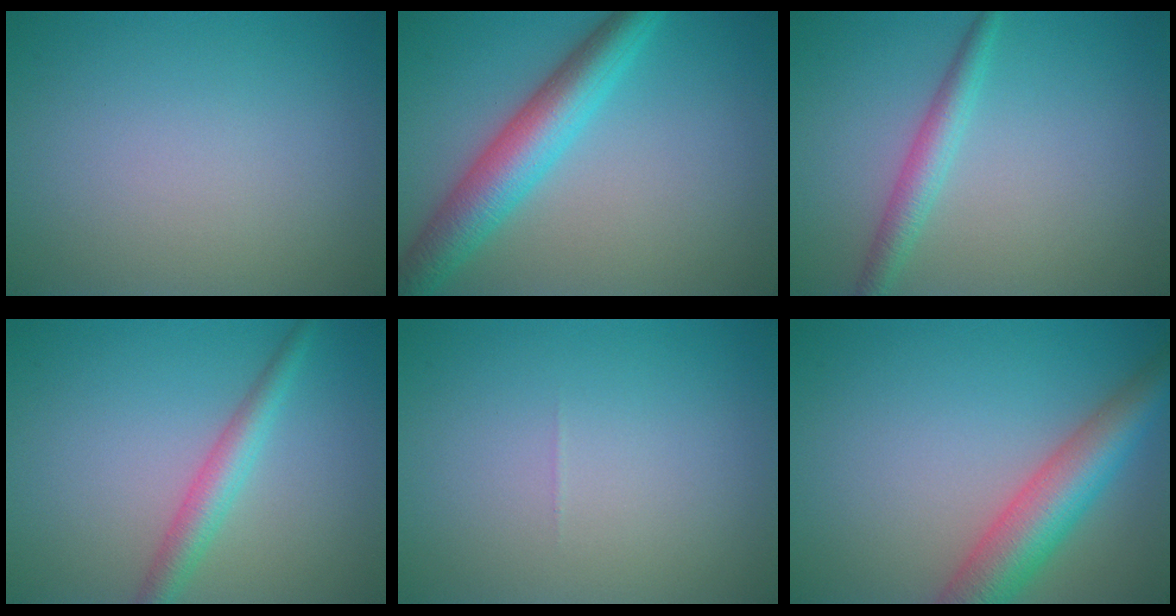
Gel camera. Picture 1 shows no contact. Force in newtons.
{"total": 6.2, "press": 6.2, "slide": 0.0}
{"total": 2.5, "press": 2.5, "slide": 0.0}
{"total": 2.9, "press": 2.9, "slide": 0.1}
{"total": 0.0}
{"total": 6.7, "press": 6.7, "slide": 0.2}